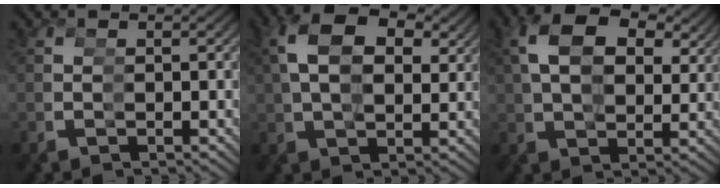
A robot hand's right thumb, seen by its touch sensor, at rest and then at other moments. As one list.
[{"total": 4.0, "force": [2.9, 1.9, 2.0], "torque": [-0.034, 0.019, 0.043]}, {"total": 5.1, "force": [3.4, 2.6, 2.6], "torque": [-0.044, 0.018, 0.052]}]